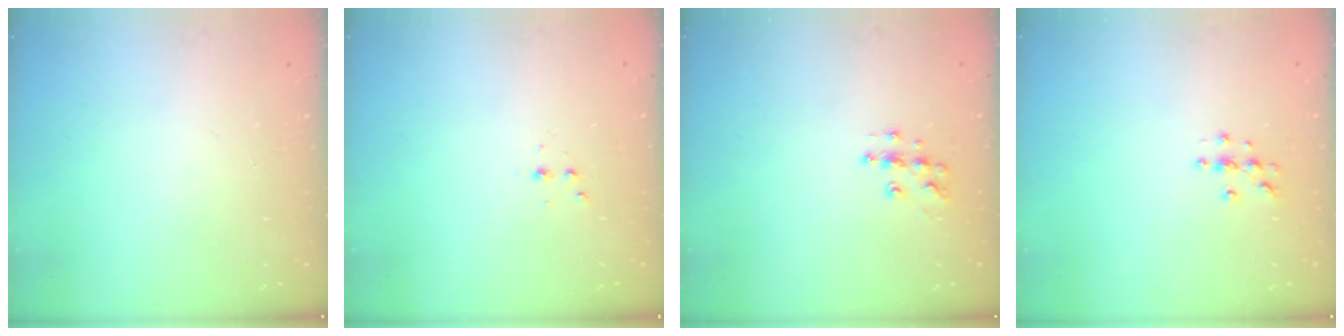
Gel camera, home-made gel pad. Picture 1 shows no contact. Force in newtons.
{"total": 2.3, "press": 2.3, "slide": 0.3}
{"total": 8.7, "press": 8.7, "slide": 0.5}
{"total": 3.7, "press": 3.7, "slide": 0.5}